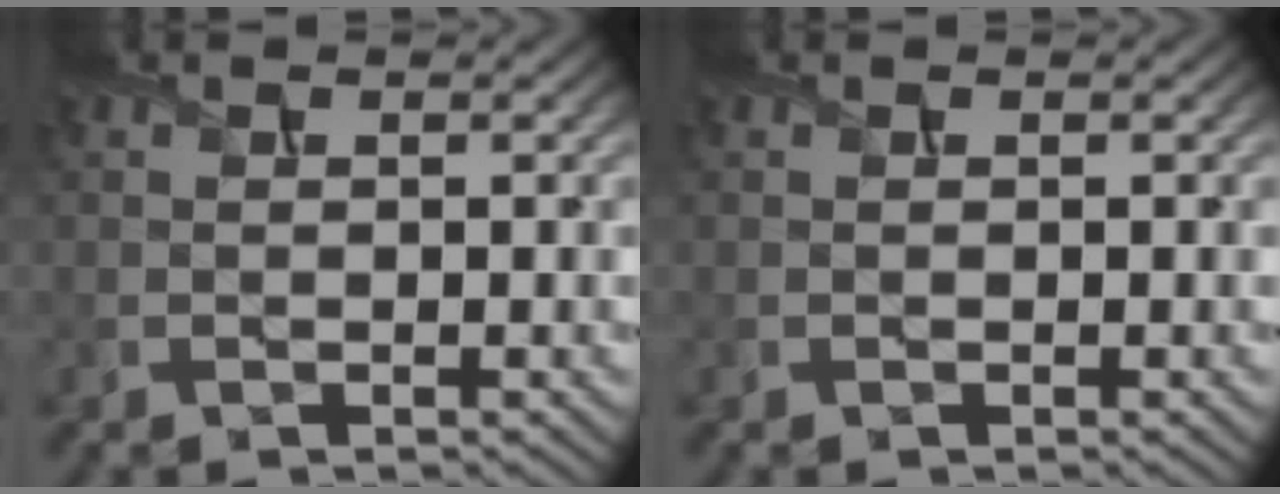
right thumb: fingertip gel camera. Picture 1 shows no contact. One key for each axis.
{"total": 0.0}